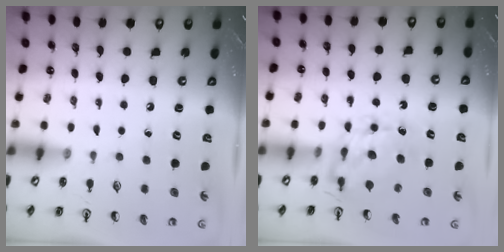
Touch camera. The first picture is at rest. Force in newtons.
{"total": 7.8, "press": 7.7, "slide": 0.9}